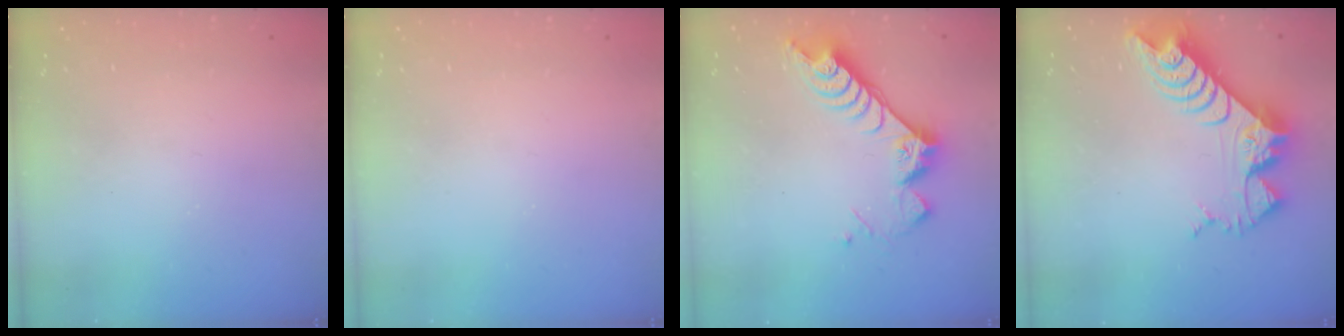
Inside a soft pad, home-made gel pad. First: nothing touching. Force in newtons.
{"total": 0.0}
{"total": 10.1, "press": 10.0, "slide": 1.0}
{"total": 10.6, "press": 10.6, "slide": 0.9}